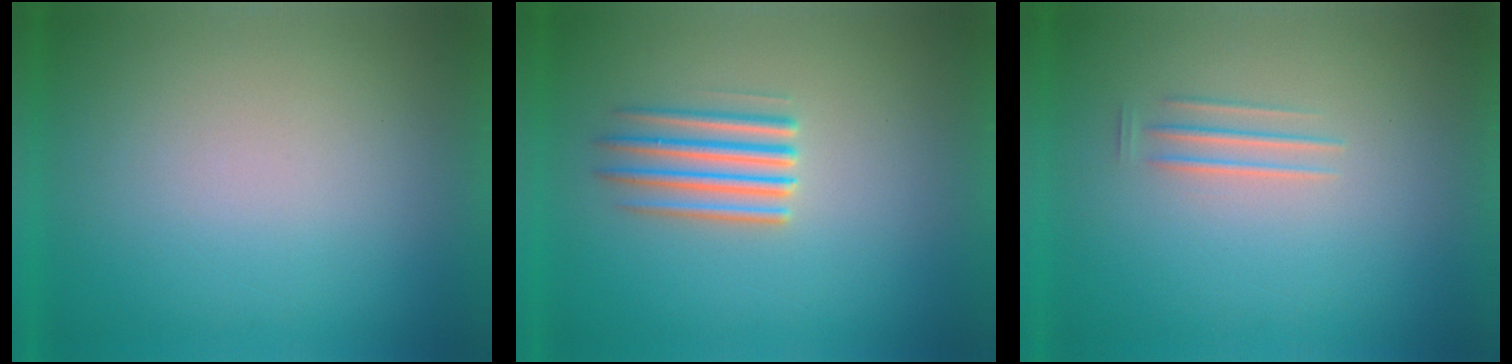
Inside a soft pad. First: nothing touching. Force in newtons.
{"total": 2.5}
{"total": 1.5}